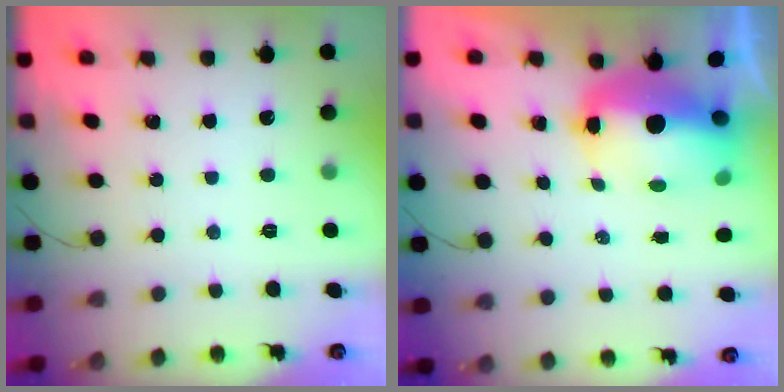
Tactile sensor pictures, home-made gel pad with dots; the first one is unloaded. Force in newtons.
{"total": 11.4, "press": 11.1, "slide": 2.3}